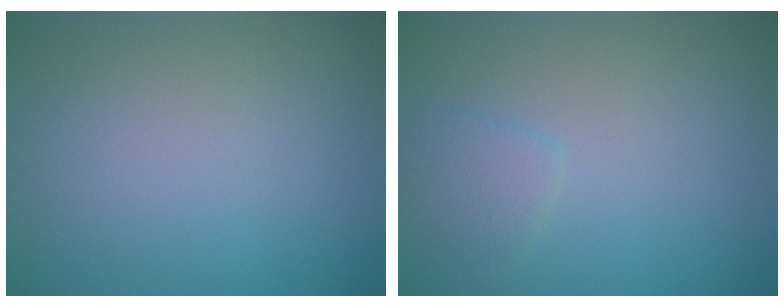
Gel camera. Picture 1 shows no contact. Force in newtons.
{"total": 1.7, "press": 1.7, "slide": 0.2}